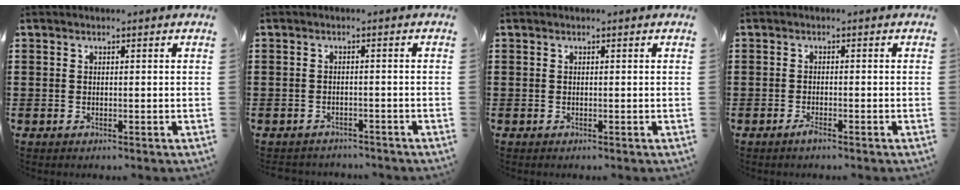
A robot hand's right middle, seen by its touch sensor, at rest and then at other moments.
{"total": 1.7, "force": [-1.7, 0.3, -0.1], "torque": [-0.004, 0.000, -0.038]}
{"total": 0.0}
{"total": 1.3, "force": [-1.0, 0.1, 0.9], "torque": [-0.024, -0.009, -0.019]}